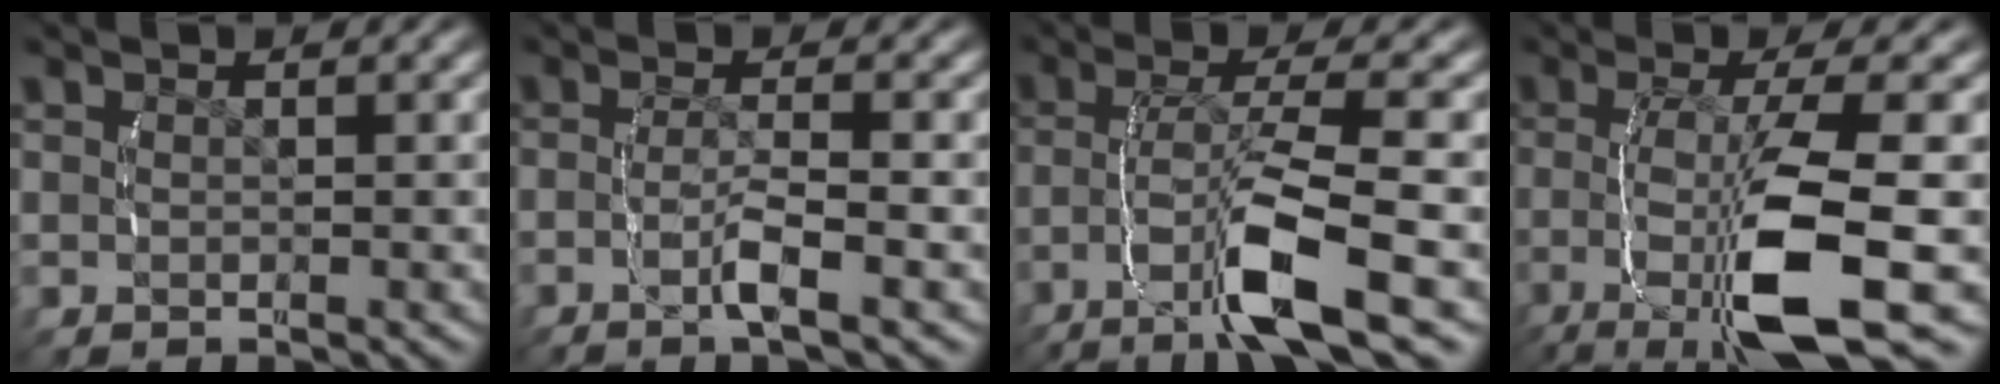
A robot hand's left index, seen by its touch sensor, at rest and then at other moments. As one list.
[{"total": 2.8, "force": [-1.3, -0.1, 2.5], "torque": [-0.053, -0.004, -0.023]}, {"total": 6.6, "force": [-3.5, 1.0, 5.5], "torque": [-0.105, -0.009, -0.047]}, {"total": 9.2, "force": [-2.8, 2.8, 8.3], "torque": [-0.159, -0.021, -0.025]}]